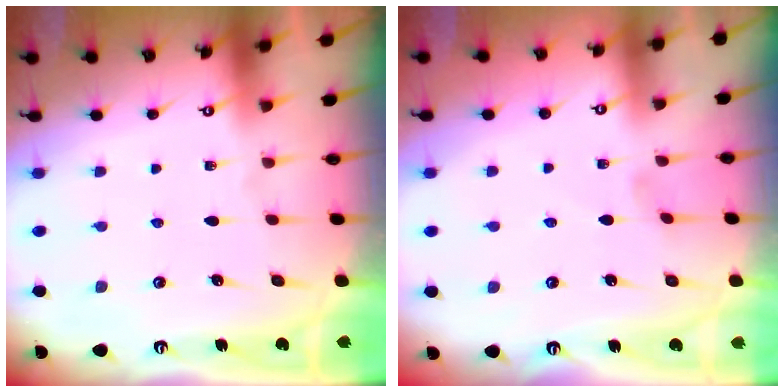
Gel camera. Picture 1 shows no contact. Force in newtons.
{"total": 0.0}